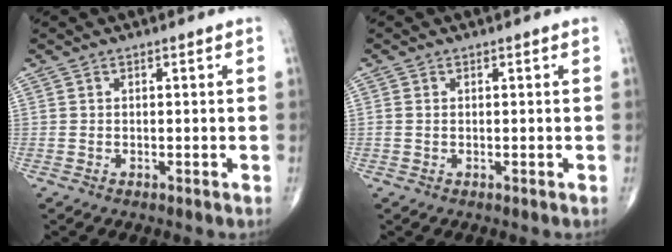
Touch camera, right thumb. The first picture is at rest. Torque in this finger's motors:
{"motor_torque": [-0.47, 0.27, 0.01, 0.03, -0.02]}